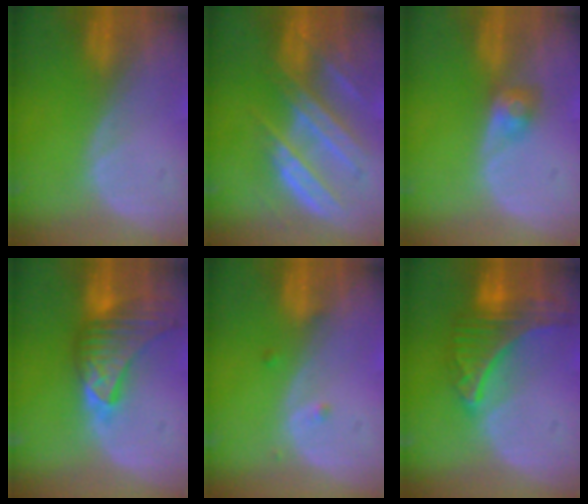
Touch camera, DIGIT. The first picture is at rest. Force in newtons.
{"total": 9.1, "press": 8.3, "slide": 3.8}
{"total": 3.0, "press": 2.6, "slide": 1.5}
{"total": 9.0, "press": 8.5, "slide": 3.2}
{"total": 1.1, "press": 1.1, "slide": 0.1}
{"total": 9.2, "press": 8.1, "slide": 4.4}